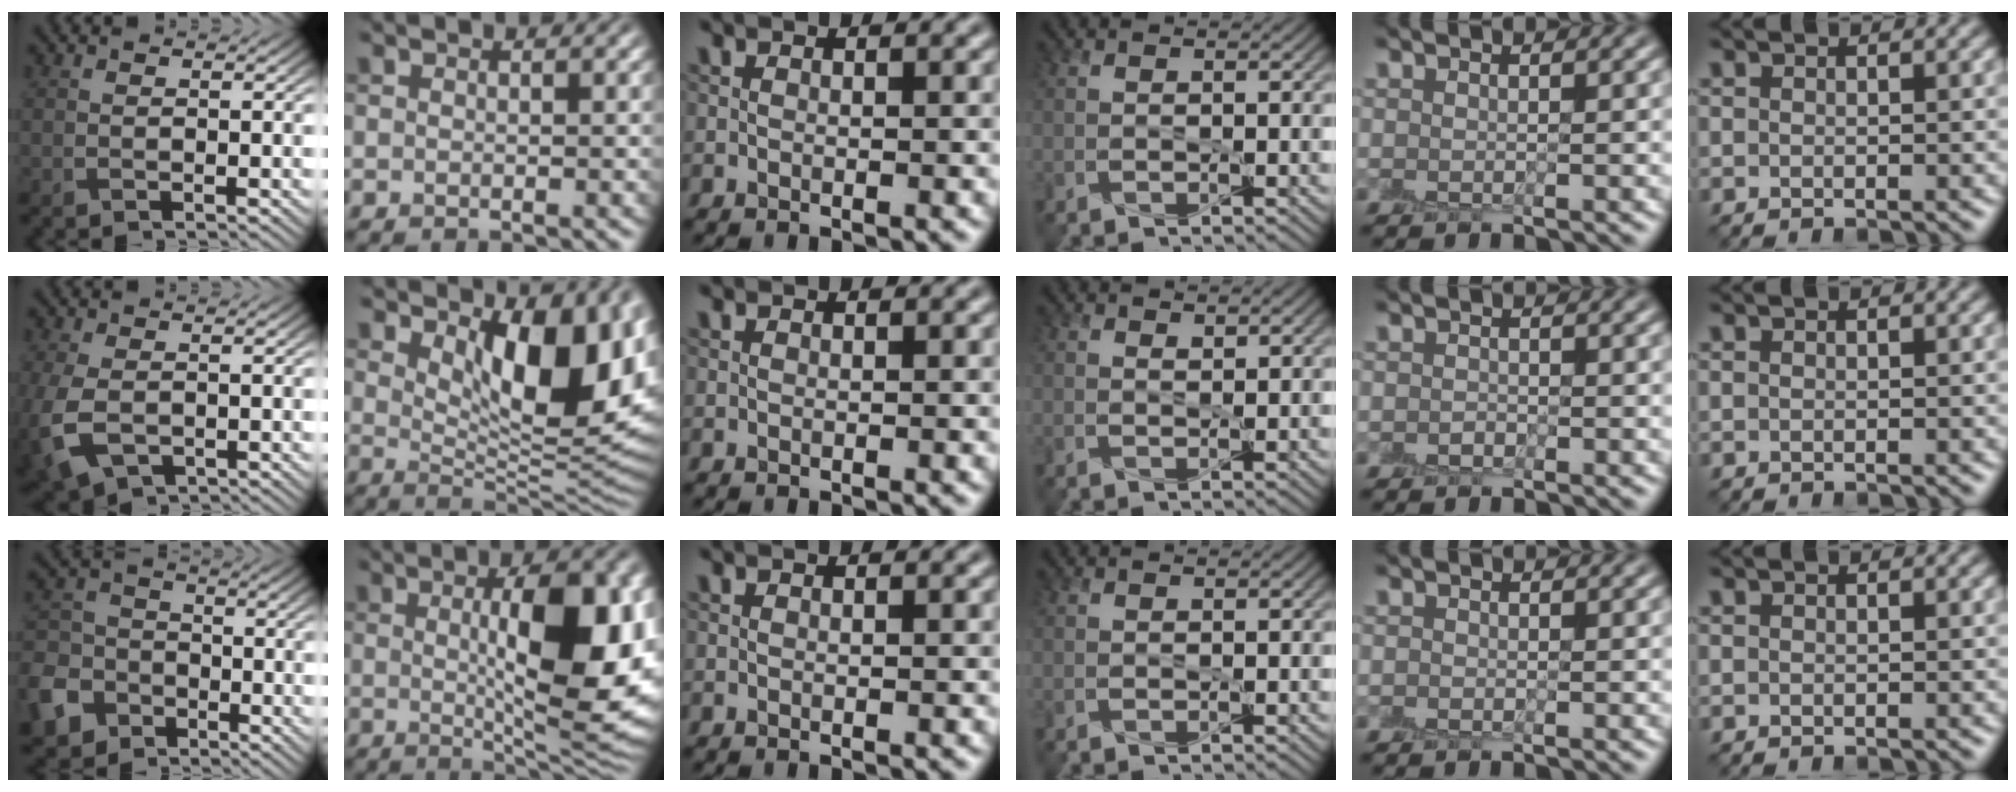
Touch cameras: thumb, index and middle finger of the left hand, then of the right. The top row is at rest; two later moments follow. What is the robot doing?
{"motion": "peel", "object": "small bumper sticker"}